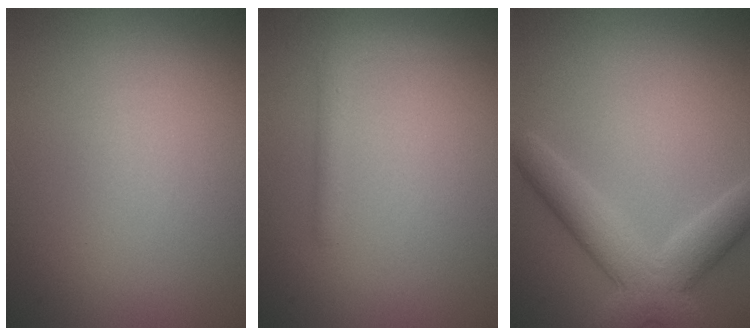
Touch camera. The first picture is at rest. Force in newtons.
{"total": 1.4, "press": 1.4, "slide": 0.1}
{"total": 5.5, "press": 5.4, "slide": 0.4}